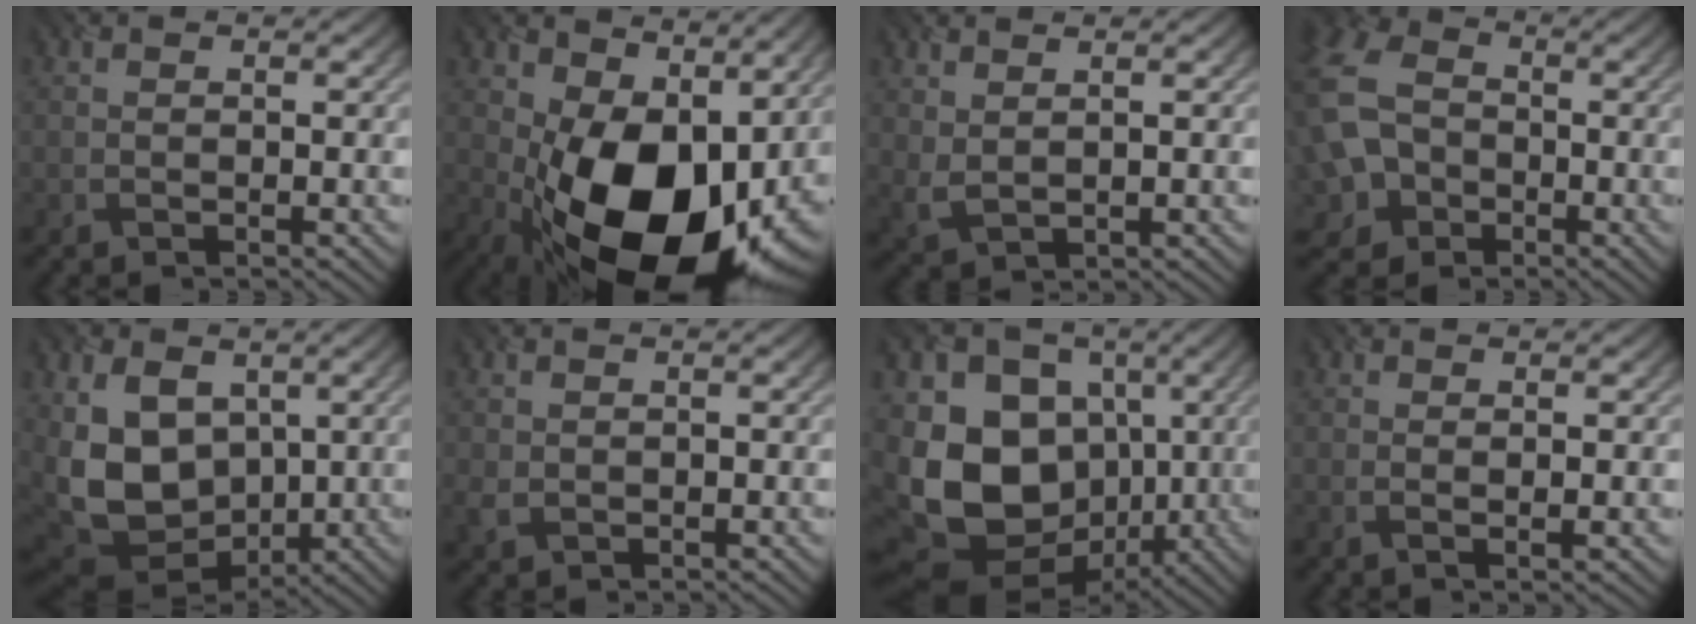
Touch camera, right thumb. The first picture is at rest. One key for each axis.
{"total": 18.5, "fx": -0.1, "fy": 11.5, "fz": 14.4, "tx": -0.247, "ty": -0.040, "tz": 0.014}
{"total": 2.5, "fx": 1.6, "fy": 1.1, "fz": 1.5, "tx": -0.045, "ty": -0.001, "tz": 0.038}
{"total": 13.4, "fx": -2.6, "fy": 10.7, "fz": 7.7, "tx": -0.220, "ty": -0.031, "tz": -0.055}
{"total": 13.0, "fx": 1.1, "fy": 9.3, "fz": 9.0, "tx": -0.228, "ty": -0.024, "tz": 0.023}
{"total": 1.7, "fx": 0.0, "fy": 1.5, "fz": 0.8, "tx": -0.023, "ty": -0.006, "tz": 0.002}
{"total": 14.6, "fx": -1.3, "fy": 11.5, "fz": 8.9, "tx": -0.193, "ty": -0.019, "tz": -0.025}
{"total": 1.4, "fx": 0.3, "fy": 0.2, "fz": 1.4, "tx": -0.028, "ty": 0.002, "tz": 0.003}